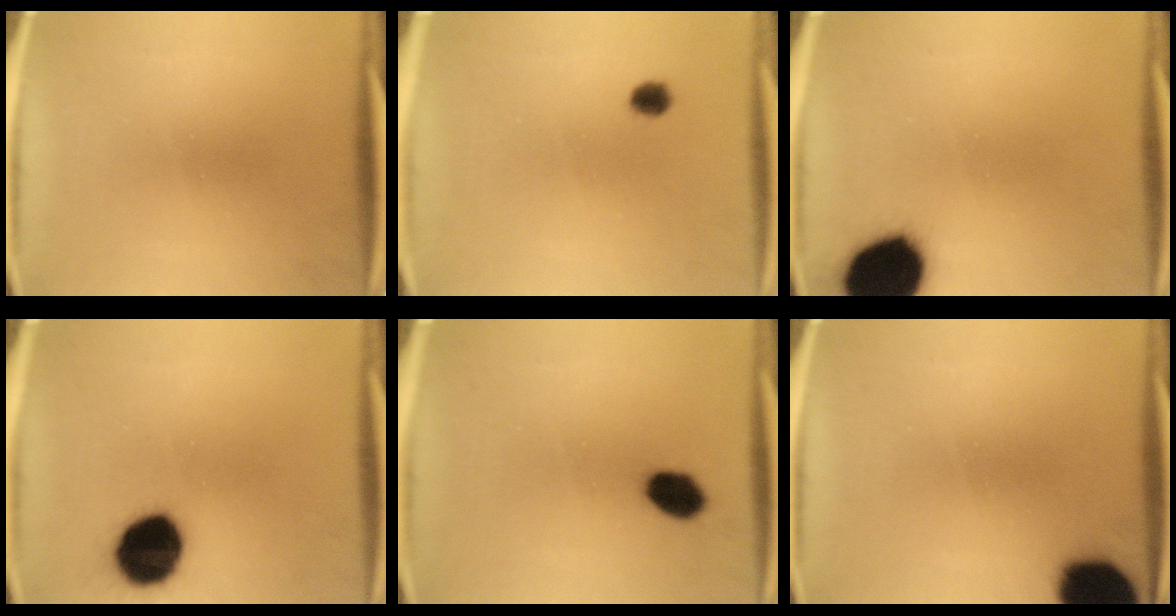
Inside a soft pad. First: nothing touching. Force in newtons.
{"total": 2.4}
{"total": 19.7}
{"total": 15.5}
{"total": 5.9}
{"total": 18.0}